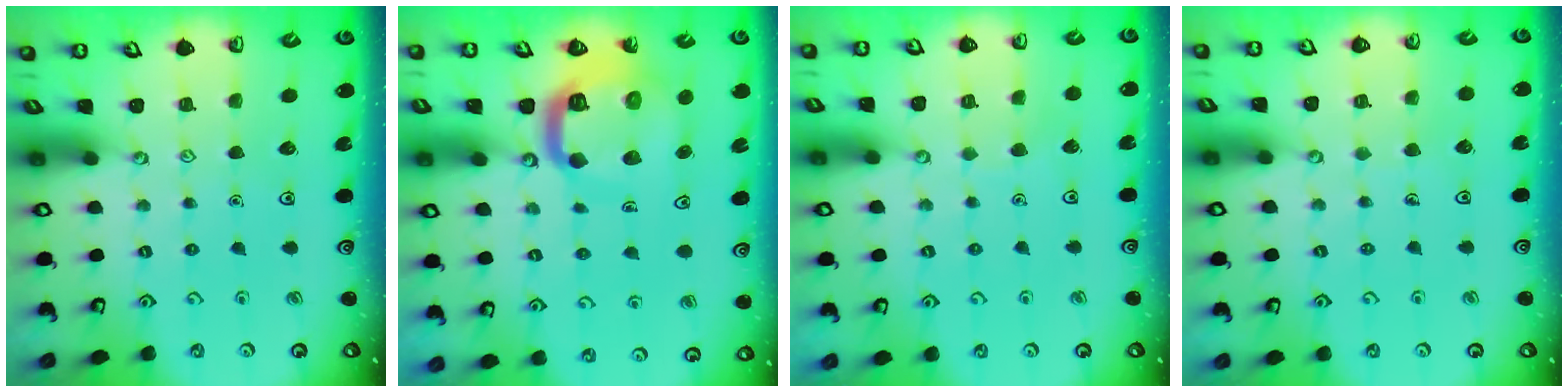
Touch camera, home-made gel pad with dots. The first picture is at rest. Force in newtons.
{"total": 13.4, "press": 13.3, "slide": 1.6}
{"total": 2.7, "press": 2.7, "slide": 0.2}
{"total": 2.6, "press": 2.6, "slide": 0.2}